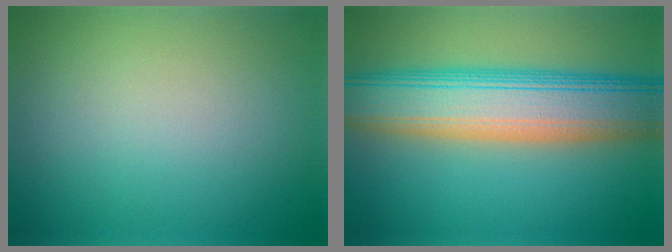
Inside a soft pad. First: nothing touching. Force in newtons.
{"total": 11.0, "press": 11.0, "slide": 0.6}